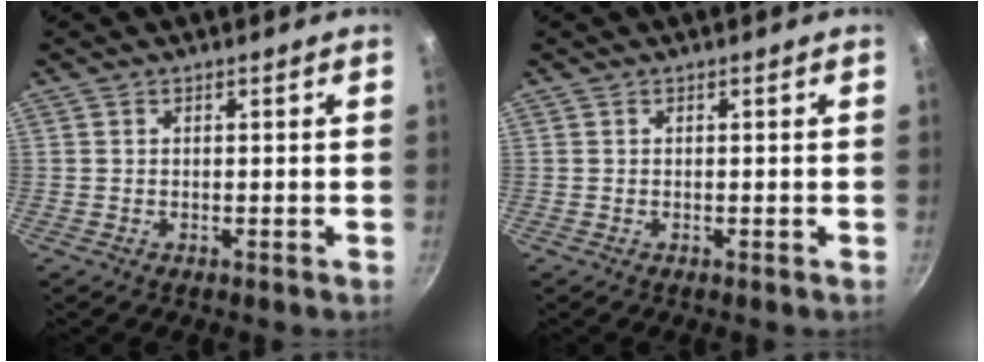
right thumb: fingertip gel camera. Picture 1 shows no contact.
{"total": 0.0}